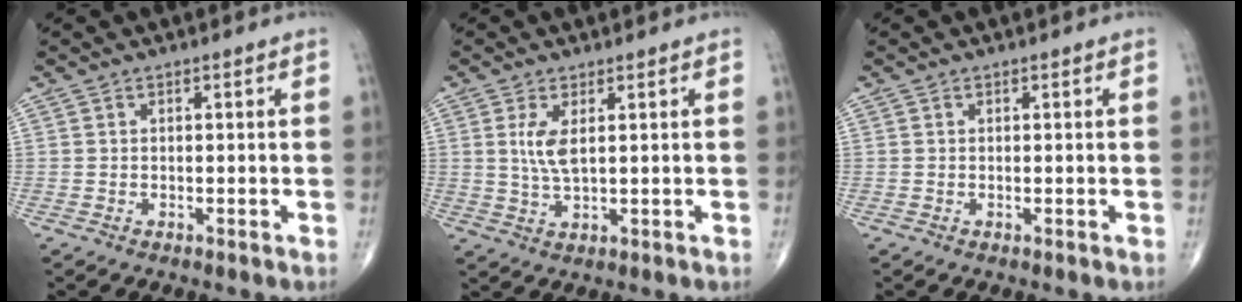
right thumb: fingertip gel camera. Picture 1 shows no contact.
{"total": 4.5, "force": [1.2, 1.5, 4.0], "torque": [-0.087, -0.010, 0.029]}
{"total": 0.0}